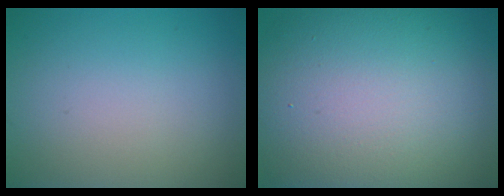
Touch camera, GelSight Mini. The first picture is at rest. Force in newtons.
{"total": 17.2, "press": 17.2, "slide": 0.7}